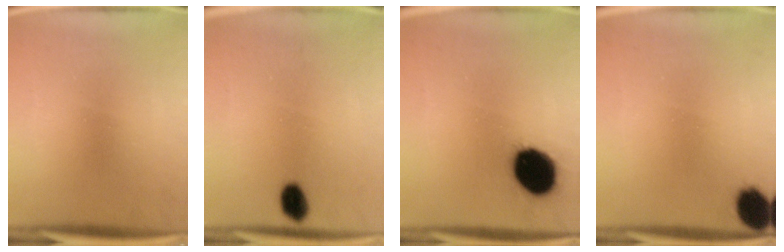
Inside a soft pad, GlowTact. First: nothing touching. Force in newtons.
{"total": 4.5}
{"total": 15.5}
{"total": 7.6}